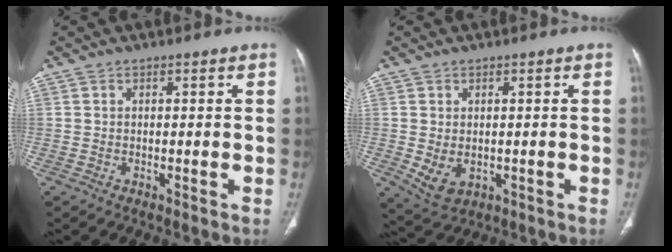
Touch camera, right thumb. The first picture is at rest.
{"total": 5.2, "force": [-0.6, 3.6, 3.7], "torque": [-0.063, -0.009, 0.009]}